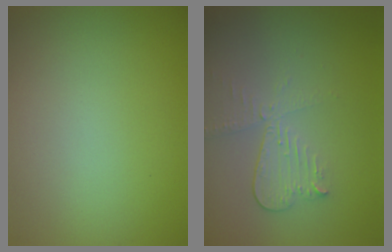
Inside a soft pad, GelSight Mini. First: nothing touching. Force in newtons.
{"total": 3.0, "press": 2.6, "slide": 1.5}